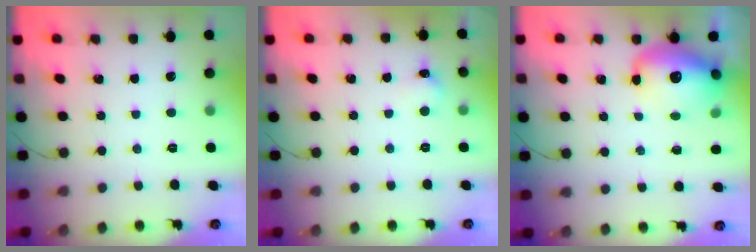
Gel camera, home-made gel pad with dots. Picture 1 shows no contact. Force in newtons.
{"total": 5.3, "press": 5.0, "slide": 1.5}
{"total": 14.1, "press": 13.7, "slide": 3.3}